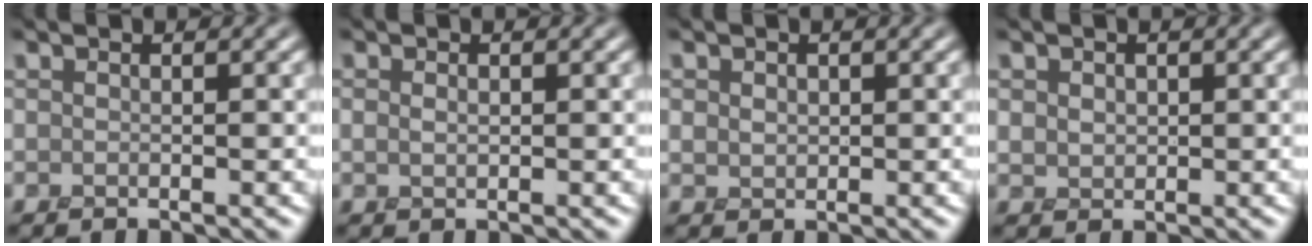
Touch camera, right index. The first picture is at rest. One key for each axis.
{"total": 0.6, "fx": 0.1, "fy": 0.3, "fz": 0.5, "tx": -0.011, "ty": -0.002, "tz": 0.006}
{"total": 1.3, "fx": 0.4, "fy": 1.1, "fz": 0.5, "tx": -0.013, "ty": -0.004, "tz": 0.009}
{"total": 1.7, "fx": 0.4, "fy": 1.5, "fz": 0.8, "tx": -0.020, "ty": -0.003, "tz": 0.009}